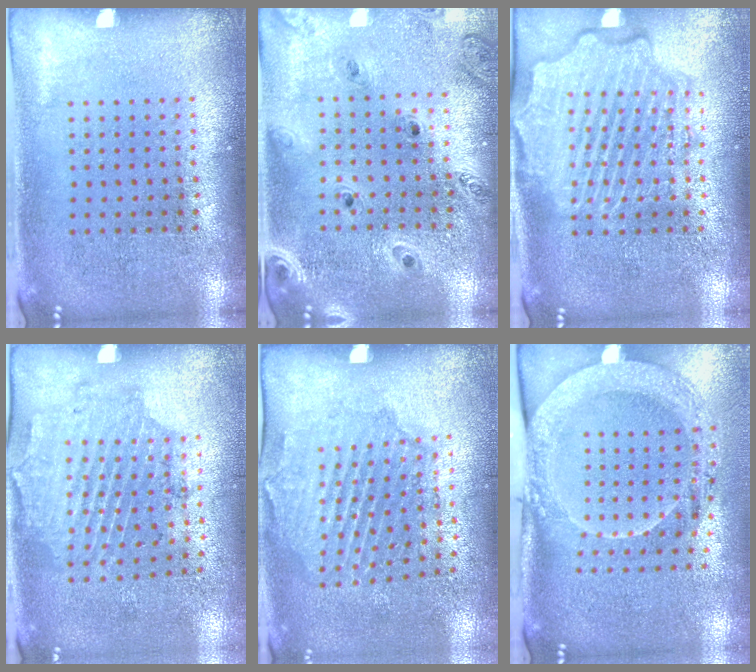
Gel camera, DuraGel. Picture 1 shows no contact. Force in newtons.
{"total": 1.3, "press": 1.3, "slide": 0.2}
{"total": 4.4, "press": 4.4, "slide": 0.5}
{"total": 1.7, "press": 1.2, "slide": 1.2}
{"total": 1.6, "press": 1.4, "slide": 0.8}
{"total": 2.0, "press": 2.0, "slide": 0.2}